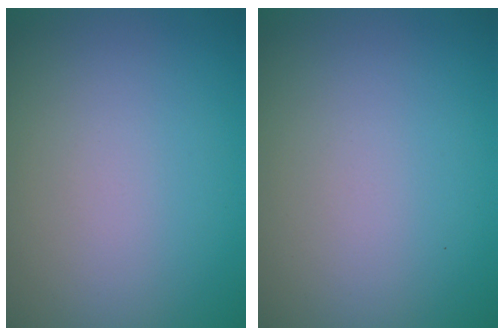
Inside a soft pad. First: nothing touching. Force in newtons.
{"total": 0.0}